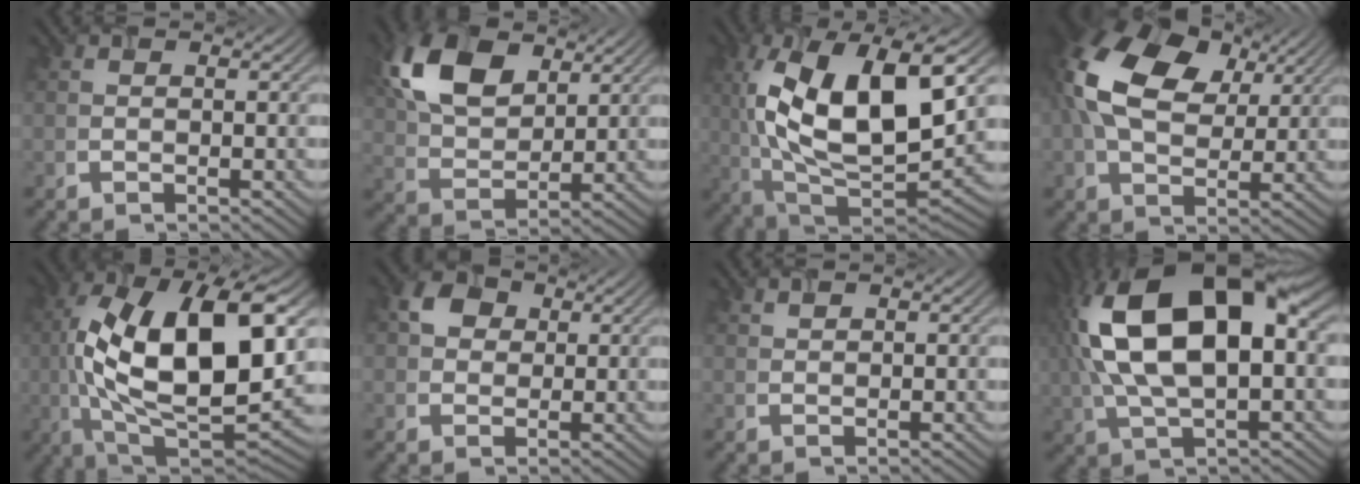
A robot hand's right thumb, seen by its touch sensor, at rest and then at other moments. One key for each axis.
{"total": 11.4, "fx": 5.1, "fy": 6.8, "fz": 7.6, "tx": -0.191, "ty": 0.023, "tz": 0.107}
{"total": 16.4, "fx": 2.8, "fy": 7.8, "fz": 14.2, "tx": -0.278, "ty": -0.004, "tz": 0.055}
{"total": 15.7, "fx": 4.8, "fy": 9.9, "fz": 11.2, "tx": -0.233, "ty": 0.021, "tz": 0.089}
{"total": 18.6, "fx": 2.0, "fy": 8.8, "fz": 16.2, "tx": -0.306, "ty": 0.011, "tz": 0.030}
{"total": 3.5, "fx": 1.0, "fy": 3.1, "fz": 1.5, "tx": -0.028, "ty": 0.010, "tz": 0.017}
{"total": 0.8, "fx": 0.8, "fy": 0.1, "fz": 0.2, "tx": -0.010, "ty": 0.006, "tz": 0.023}
{"total": 17.3, "fx": 2.7, "fy": 9.3, "fz": 14.3, "tx": -0.296, "ty": 0.003, "tz": 0.058}